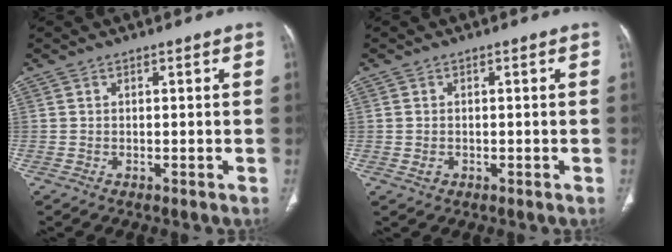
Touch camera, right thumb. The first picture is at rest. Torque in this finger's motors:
{"motor_torque": [-0.15, 0.01, -0.24, 0.11, 0.08]}